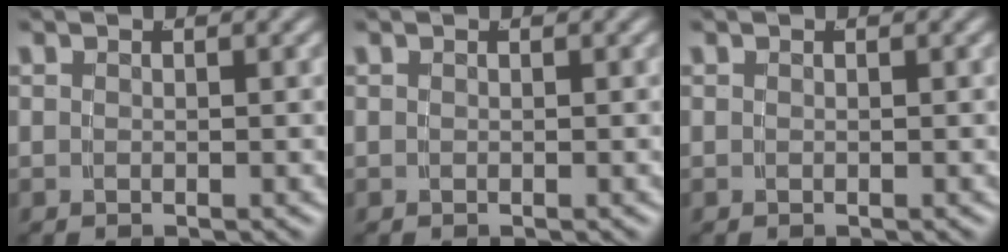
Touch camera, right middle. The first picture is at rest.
{"total": 0.0}
{"total": 0.0}